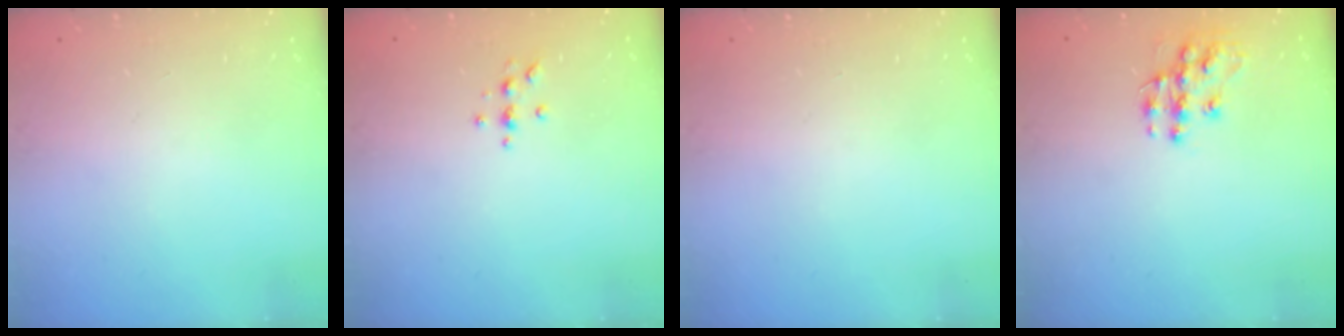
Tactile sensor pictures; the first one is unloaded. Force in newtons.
{"total": 4.6, "press": 4.6, "slide": 0.6}
{"total": 0.0}
{"total": 10.0, "press": 10.0, "slide": 0.6}